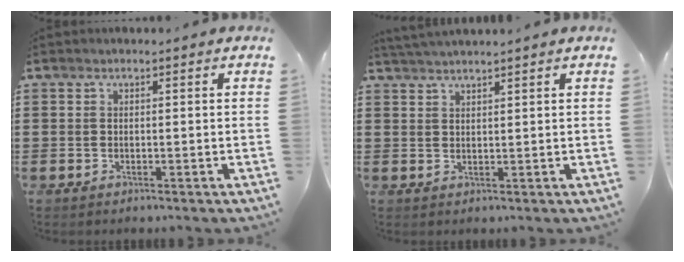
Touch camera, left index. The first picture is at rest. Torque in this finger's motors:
{"motor_torque": [0.77, -0.53, 0.15, 0.03]}